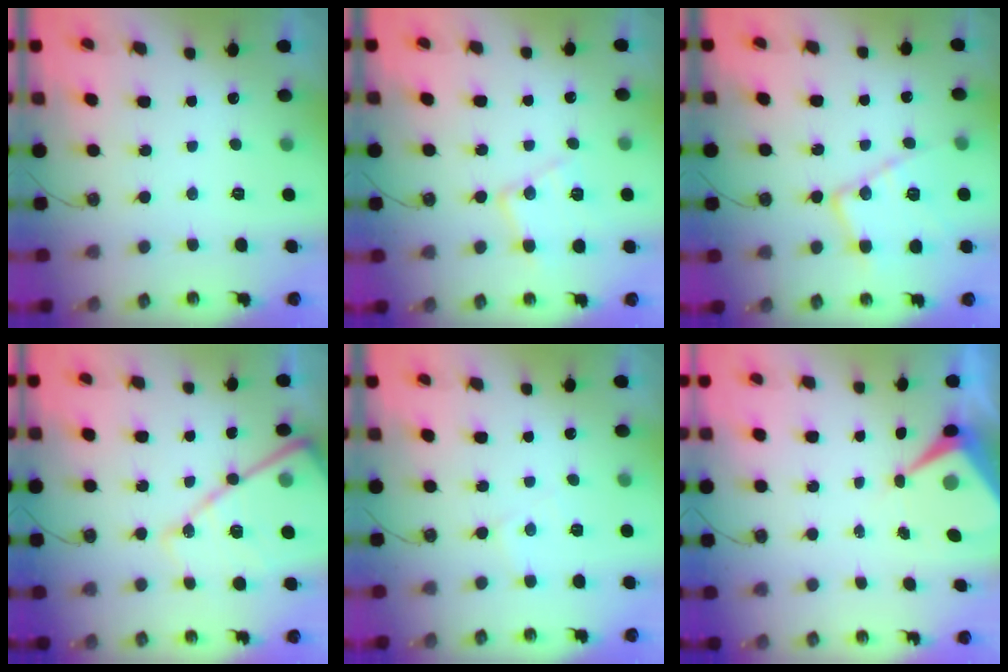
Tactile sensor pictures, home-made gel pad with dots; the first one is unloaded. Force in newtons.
{"total": 13.0, "press": 13.0, "slide": 1.0}
{"total": 14.7, "press": 14.6, "slide": 1.3}
{"total": 19.5, "press": 19.4, "slide": 1.6}
{"total": 4.8, "press": 4.8, "slide": 0.5}
{"total": 7.3, "press": 7.3, "slide": 0.7}